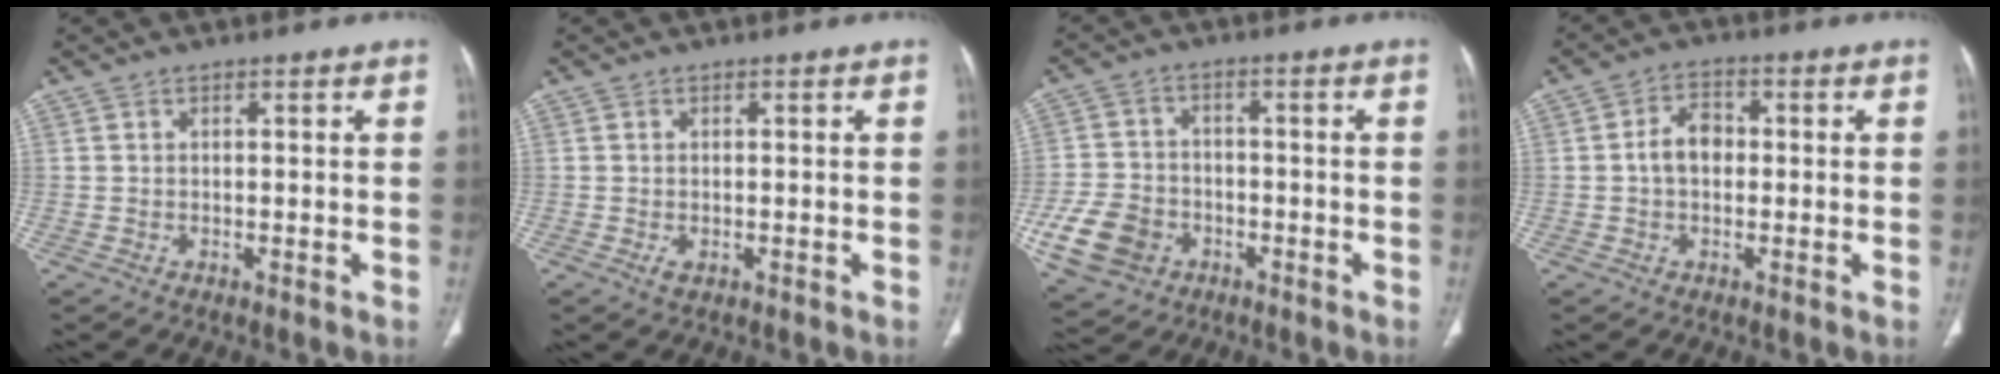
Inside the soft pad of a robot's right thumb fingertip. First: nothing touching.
{"total": 1.4, "force": [-0.5, 0.8, 1.1], "torque": [-0.023, -0.001, -0.007]}
{"total": 10.9, "force": [-4.3, 8.5, 5.3], "torque": [-0.093, 0.019, -0.071]}
{"total": 5.3, "force": [-0.1, 3.8, 3.7], "torque": [-0.053, 0.017, -0.011]}